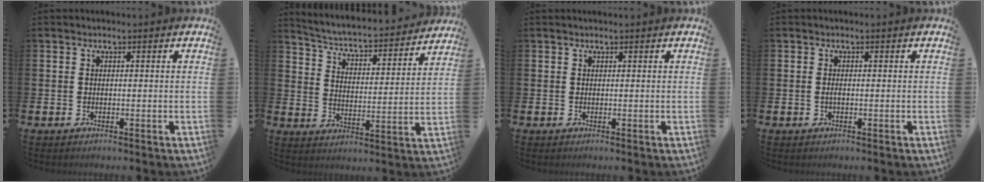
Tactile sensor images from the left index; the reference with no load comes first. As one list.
[{"total": 4.6, "force": [4.3, 0.9, 1.4], "torque": [-0.055, -0.039, 0.064]}, {"total": 0.0}, {"total": 0.5, "force": [-0.2, 0.1, 0.5], "torque": [-0.012, -0.001, -0.003]}]